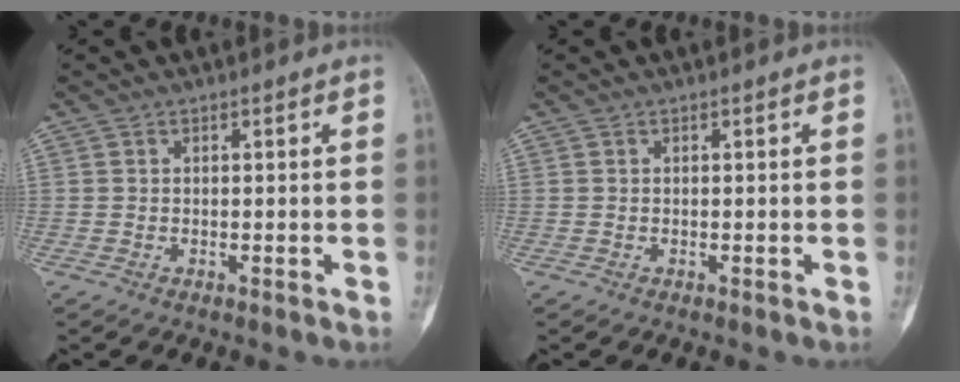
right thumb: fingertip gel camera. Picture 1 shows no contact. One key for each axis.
{"total": 0.0}